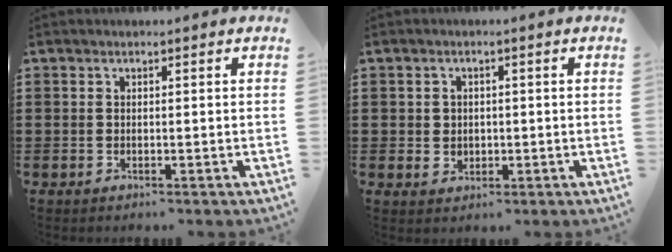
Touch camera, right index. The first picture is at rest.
{"total": 1.9, "force": [0.3, 1.8, 0.4], "torque": [-0.014, 0.010, 0.003]}